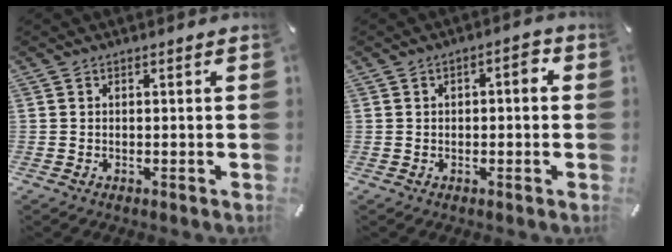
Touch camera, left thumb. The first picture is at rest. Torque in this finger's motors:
{"motor_torque": [0.01, -0.01, 0.18, 0.08, 0.00]}